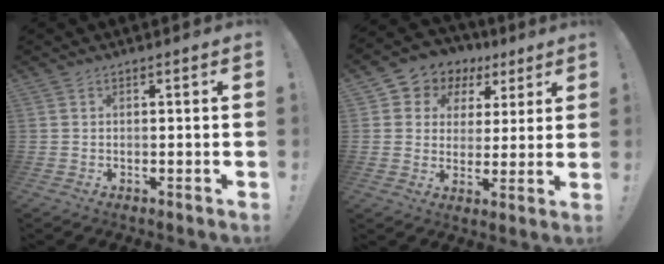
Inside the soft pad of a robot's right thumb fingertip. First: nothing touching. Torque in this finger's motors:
{"motor_torque": [-0.06, 0.10, -0.20, 0.36, 0.16]}